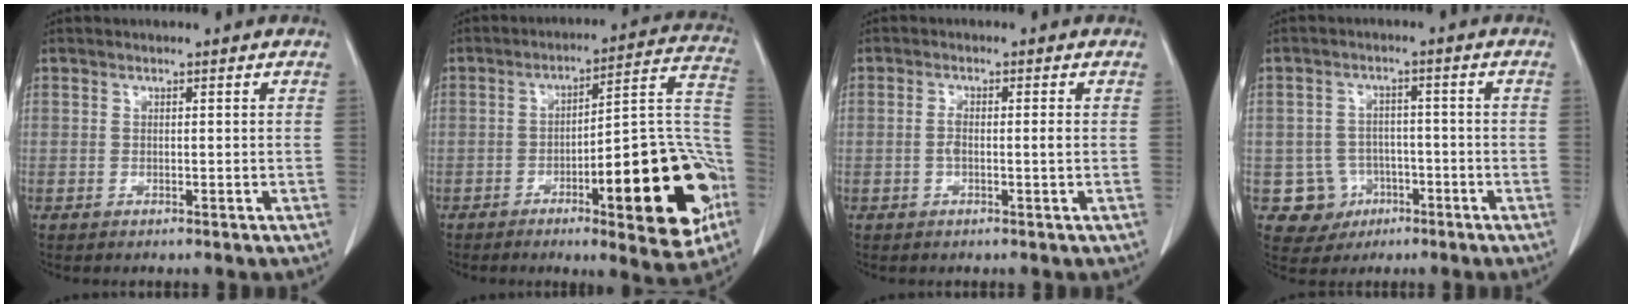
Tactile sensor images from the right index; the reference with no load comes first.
{"total": 21.4, "force": [-7.4, 4.2, 19.6], "torque": [-0.198, 0.026, -0.089]}
{"total": 2.2, "force": [-0.3, 0.3, 2.2], "torque": [-0.044, 0.001, -0.006]}
{"total": 6.1, "force": [-2.0, 5.7, 0.4], "torque": [-0.004, 0.012, -0.024]}